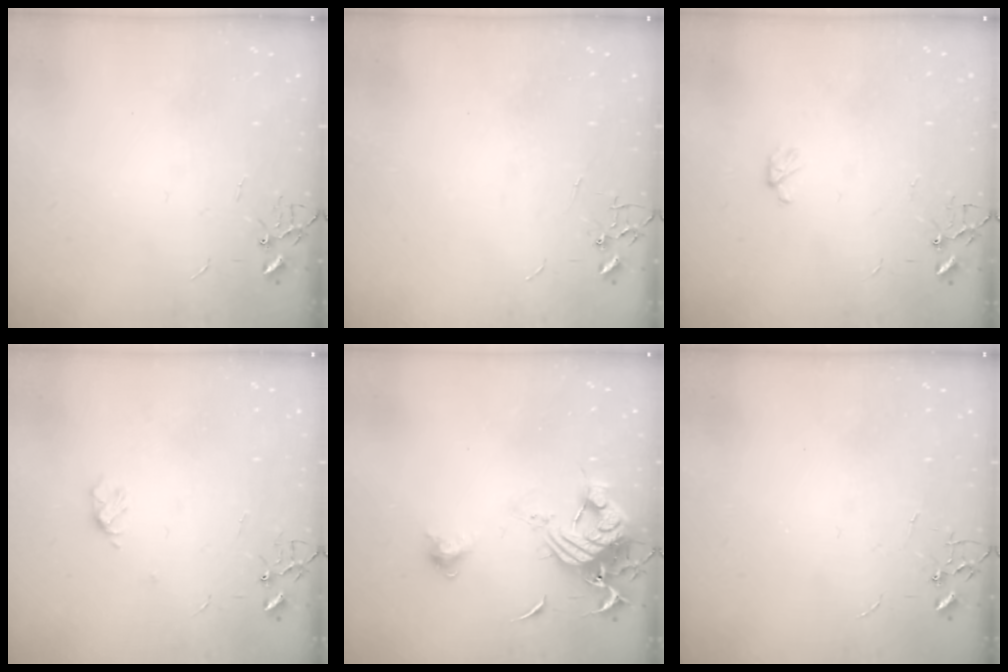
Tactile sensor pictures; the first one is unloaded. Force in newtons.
{"total": 0.0}
{"total": 3.5, "press": 3.4, "slide": 0.6}
{"total": 4.5, "press": 4.5, "slide": 0.6}
{"total": 12.5, "press": 12.4, "slide": 1.5}
{"total": 0.0}